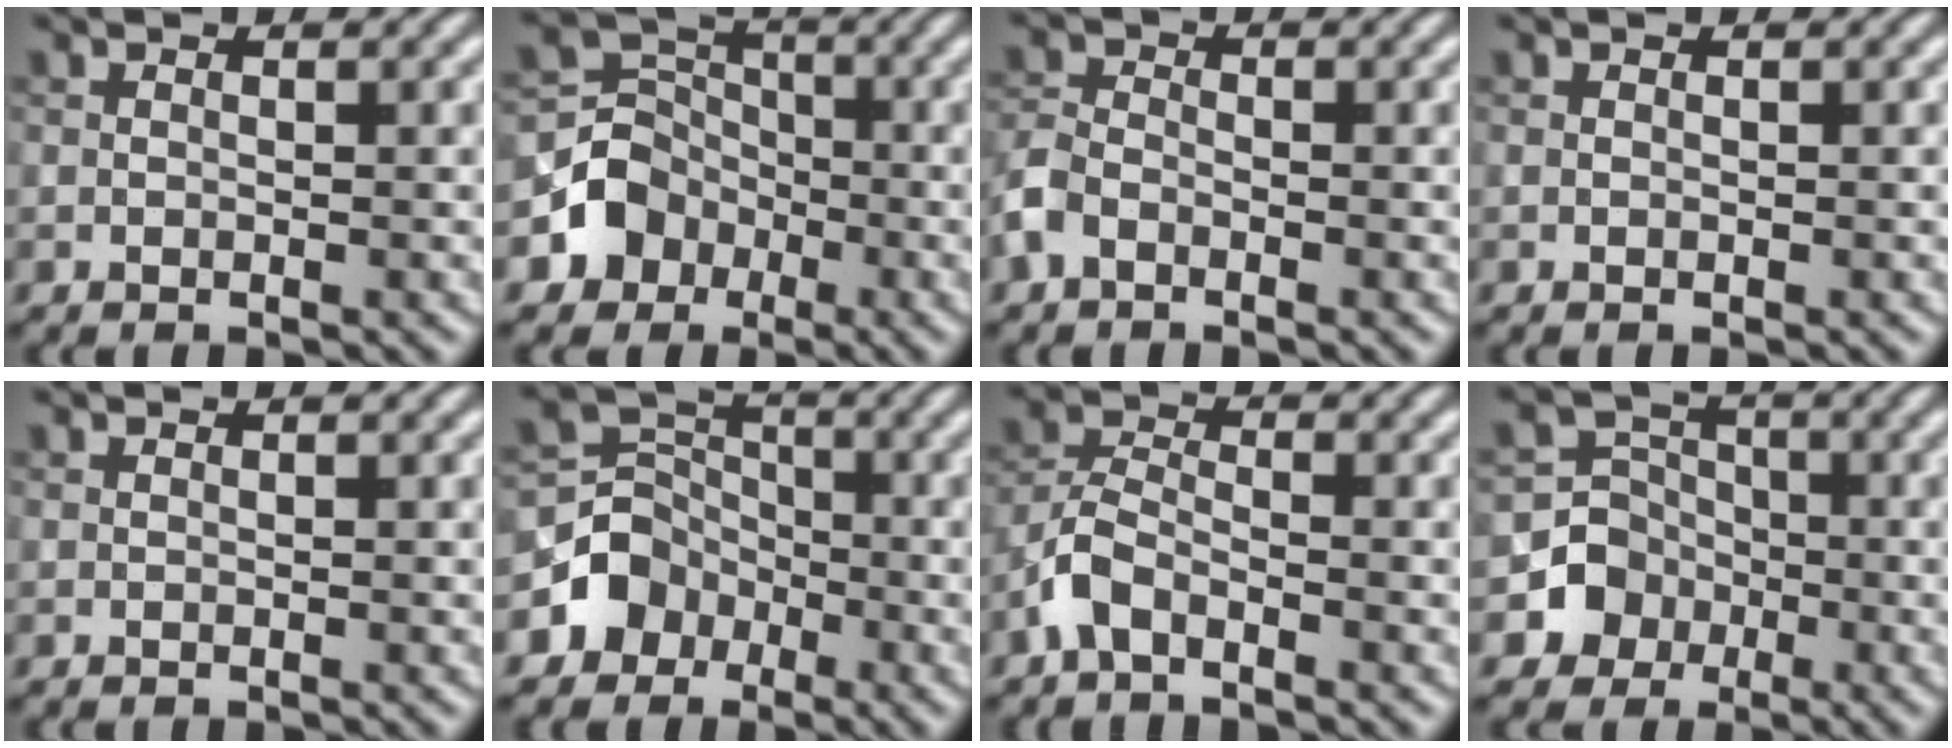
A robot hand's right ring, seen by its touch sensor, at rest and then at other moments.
{"total": 4.5, "force": [-1.9, 4.0, 0.9], "torque": [-0.004, 0.005, -0.046]}
{"total": 2.9, "force": [-1.6, 1.8, 1.6], "torque": [-0.040, 0.003, -0.047]}
{"total": 0.0}
{"total": 0.0}
{"total": 4.4, "force": [-2.1, 3.8, 0.8], "torque": [-0.001, 0.005, -0.049]}
{"total": 3.3, "force": [-2.0, 1.5, 2.1], "torque": [-0.046, 0.007, -0.052]}
{"total": 4.7, "force": [-1.7, 4.4, 0.4], "torque": [0.022, 0.007, -0.057]}